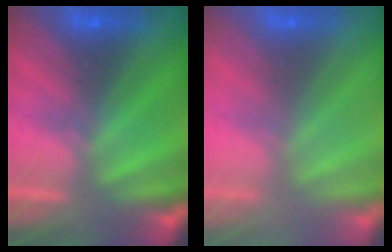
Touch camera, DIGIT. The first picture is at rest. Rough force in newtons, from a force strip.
{"total": 3.2}